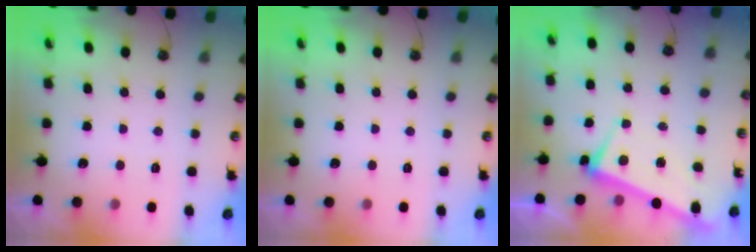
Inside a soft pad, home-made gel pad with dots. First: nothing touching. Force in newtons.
{"total": 0.0}
{"total": 4.1, "press": 4.1, "slide": 0.5}